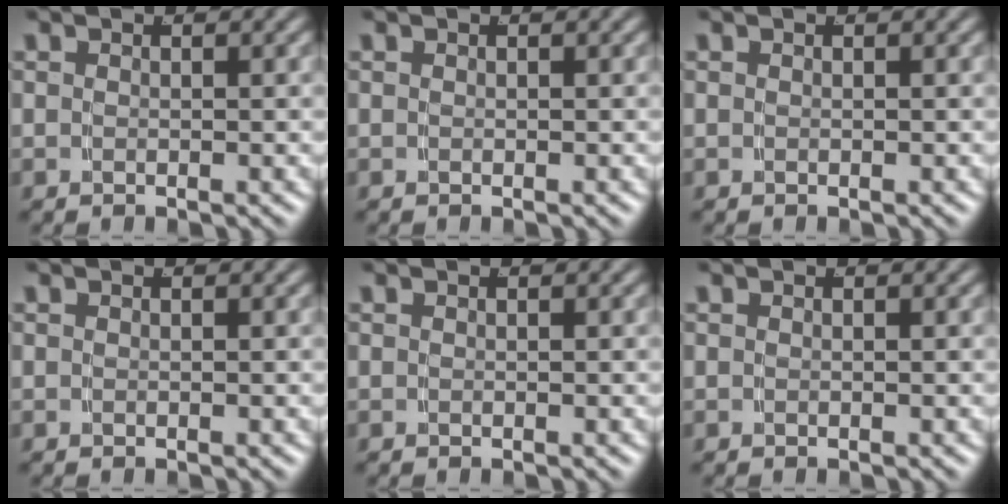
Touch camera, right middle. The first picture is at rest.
{"total": 0.0}
{"total": 0.0}
{"total": 0.0}
{"total": 0.0}
{"total": 0.0}